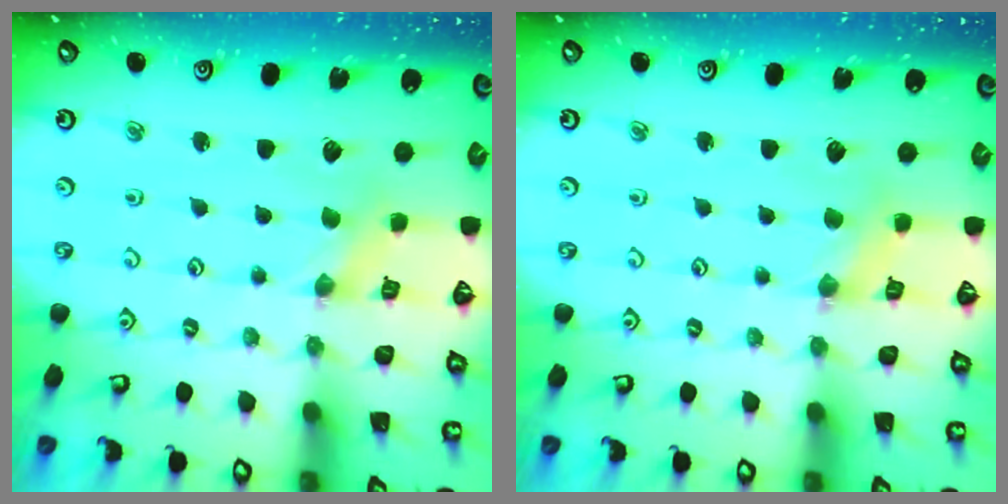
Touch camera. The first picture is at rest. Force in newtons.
{"total": 1.6, "press": 1.6, "slide": 0.4}